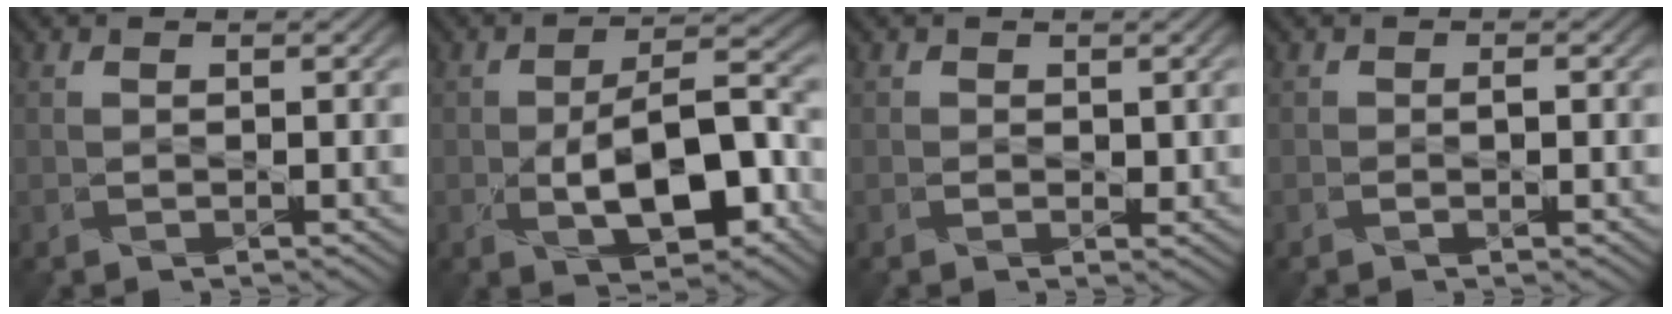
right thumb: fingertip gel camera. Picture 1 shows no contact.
{"total": 9.5, "force": [-2.8, 4.3, 8.0], "torque": [-0.130, -0.006, -0.046]}
{"total": 0.7, "force": [0.1, 0.7, 0.2], "torque": [-0.002, -0.003, 0.002]}
{"total": 1.0, "force": [-0.6, 0.5, 0.7], "torque": [-0.007, -0.005, -0.012]}